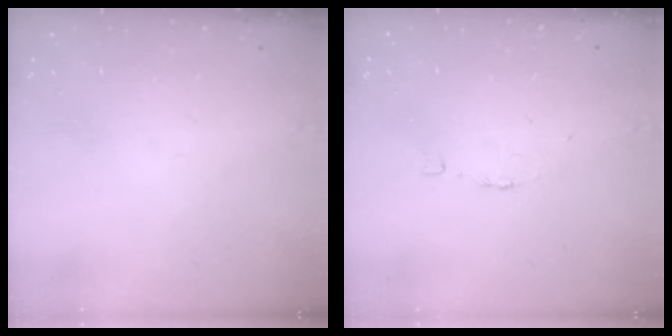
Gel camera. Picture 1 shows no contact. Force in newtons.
{"total": 2.7, "press": 2.7, "slide": 0.2}